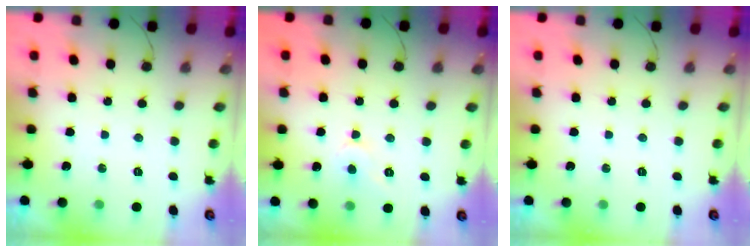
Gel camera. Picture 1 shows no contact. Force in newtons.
{"total": 5.3, "press": 5.3, "slide": 0.6}
{"total": 0.0}